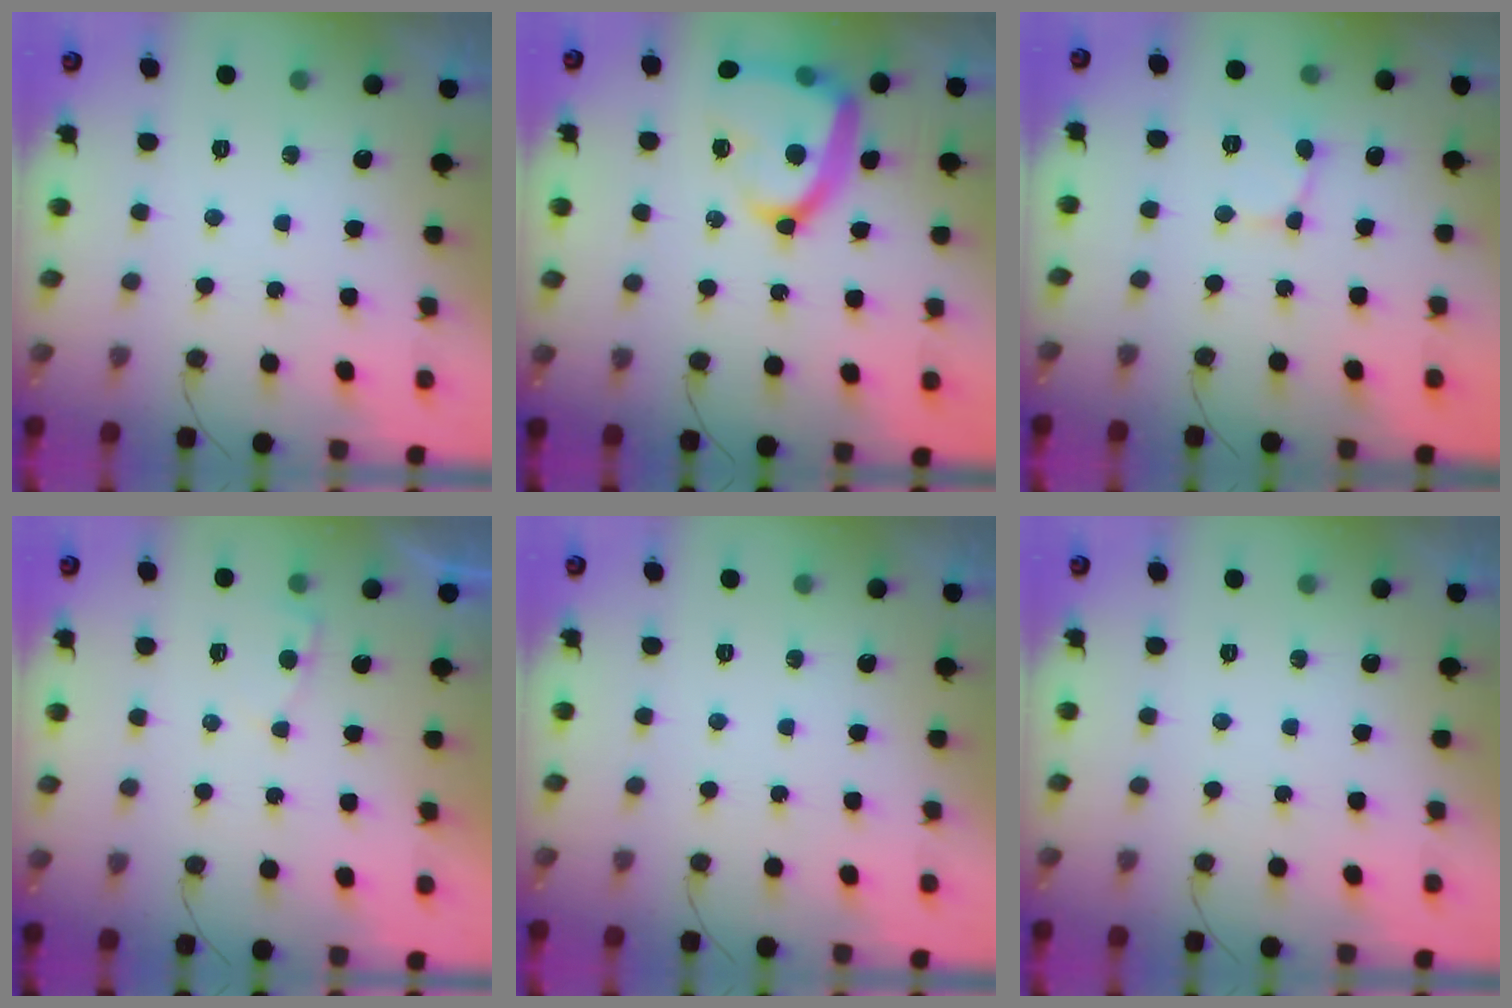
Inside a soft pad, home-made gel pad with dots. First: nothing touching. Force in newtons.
{"total": 17.3, "press": 17.2, "slide": 1.5}
{"total": 2.2, "press": 2.2, "slide": 0.1}
{"total": 2.3, "press": 2.3, "slide": 0.2}
{"total": 0.0}
{"total": 0.0}